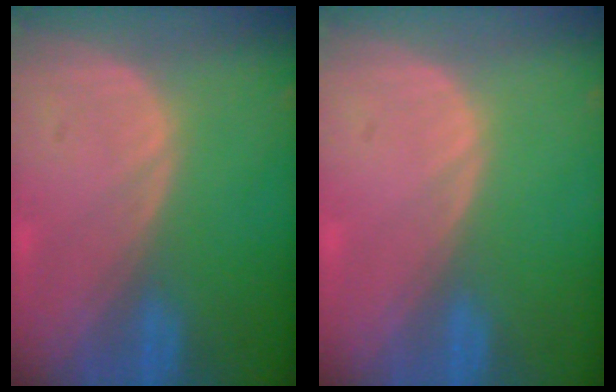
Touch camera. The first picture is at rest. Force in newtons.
{"total": 0.6, "press": 0.1, "slide": 0.6}